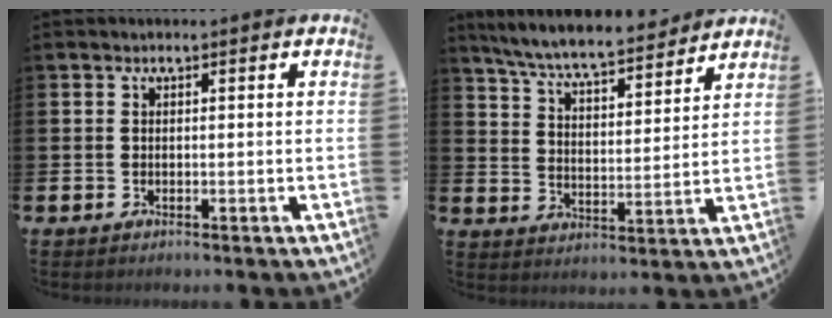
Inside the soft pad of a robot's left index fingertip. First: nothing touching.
{"total": 7.6, "force": [7.2, 0.8, 2.5], "torque": [-0.078, -0.047, 0.124]}